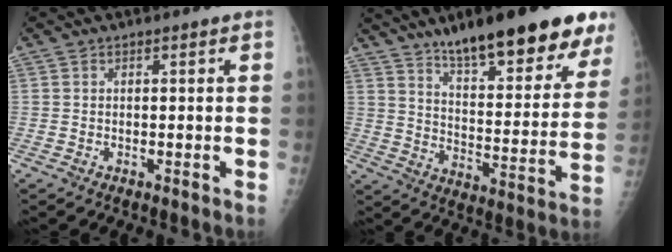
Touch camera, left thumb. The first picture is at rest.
{"total": 25.6, "force": [18.1, 6.3, 17.0], "torque": [-0.202, -0.068, 0.263]}